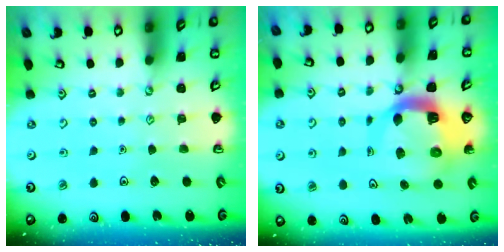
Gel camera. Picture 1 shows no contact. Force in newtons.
{"total": 11.1, "press": 11.0, "slide": 1.5}